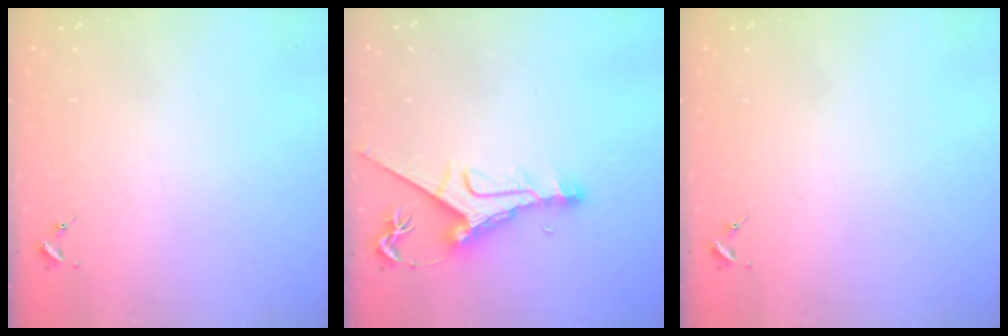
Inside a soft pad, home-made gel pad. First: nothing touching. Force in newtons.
{"total": 9.9, "press": 9.8, "slide": 1.3}
{"total": 0.0}